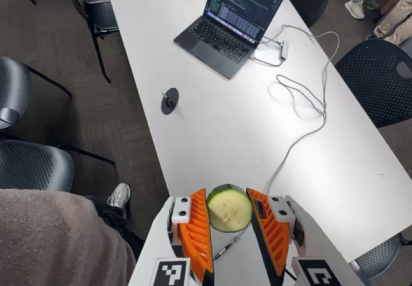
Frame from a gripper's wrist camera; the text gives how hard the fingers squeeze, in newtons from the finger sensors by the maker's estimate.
{"total": 10.0, "left": 9.6, "right": 10.3}